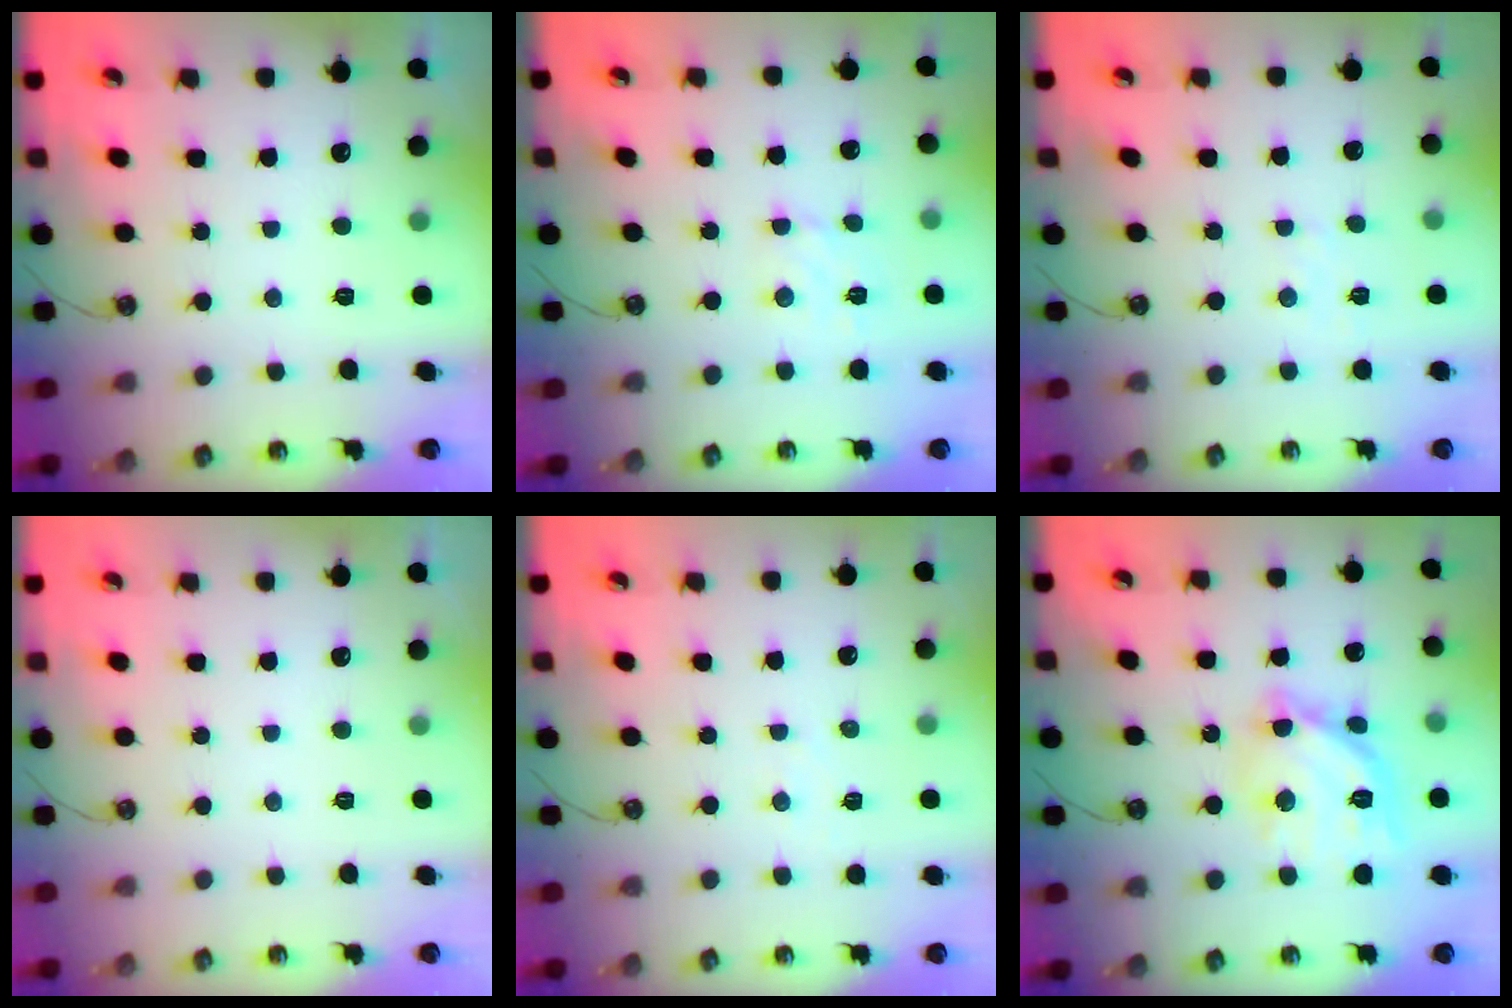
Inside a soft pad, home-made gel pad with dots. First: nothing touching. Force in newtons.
{"total": 4.5, "press": 4.4, "slide": 0.6}
{"total": 2.5, "press": 2.5, "slide": 0.4}
{"total": 0.0}
{"total": 4.1, "press": 4.0, "slide": 0.5}
{"total": 14.9, "press": 14.8, "slide": 1.1}